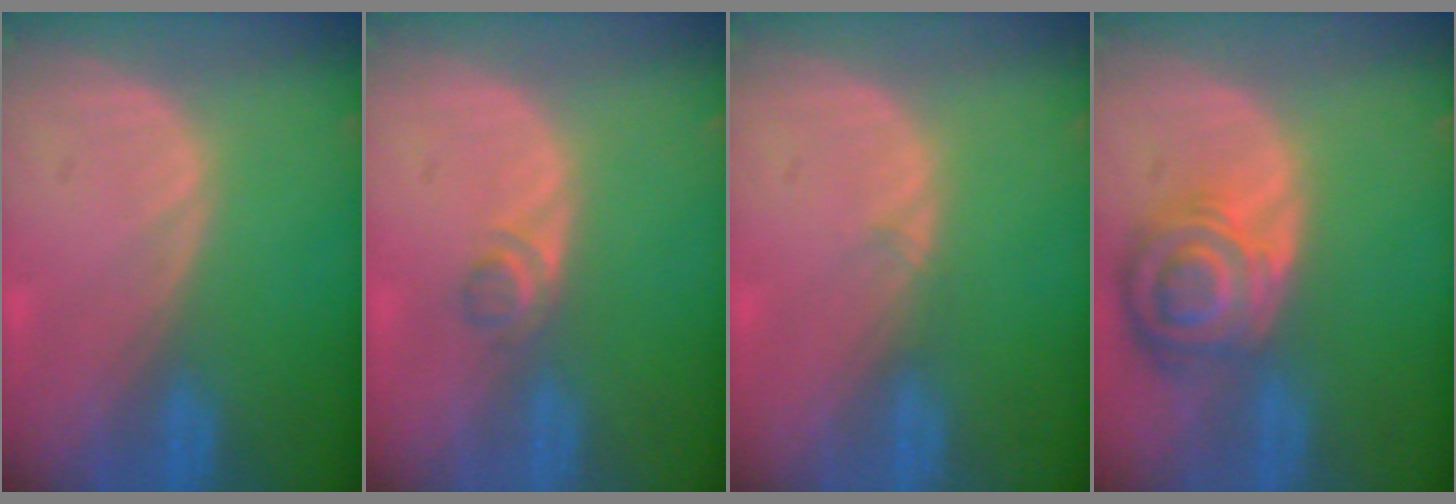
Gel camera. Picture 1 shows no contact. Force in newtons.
{"total": 1.9, "press": 1.7, "slide": 0.8}
{"total": 0.6, "press": 0.6, "slide": 0.1}
{"total": 8.4, "press": 7.4, "slide": 3.9}